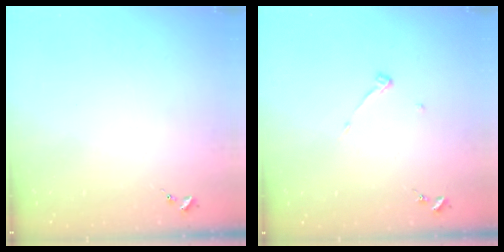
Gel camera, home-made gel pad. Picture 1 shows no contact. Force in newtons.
{"total": 3.6, "press": 3.6, "slide": 0.4}